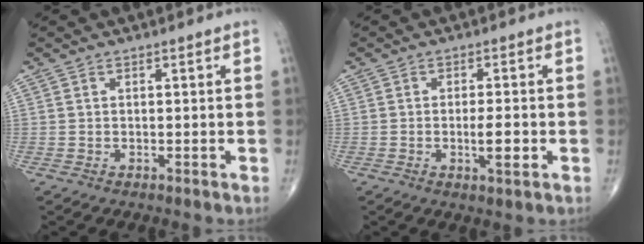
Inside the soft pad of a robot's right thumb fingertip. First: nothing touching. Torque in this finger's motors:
{"motor_torque": [0.43, 1.20, -0.07, -0.06, 0.17]}